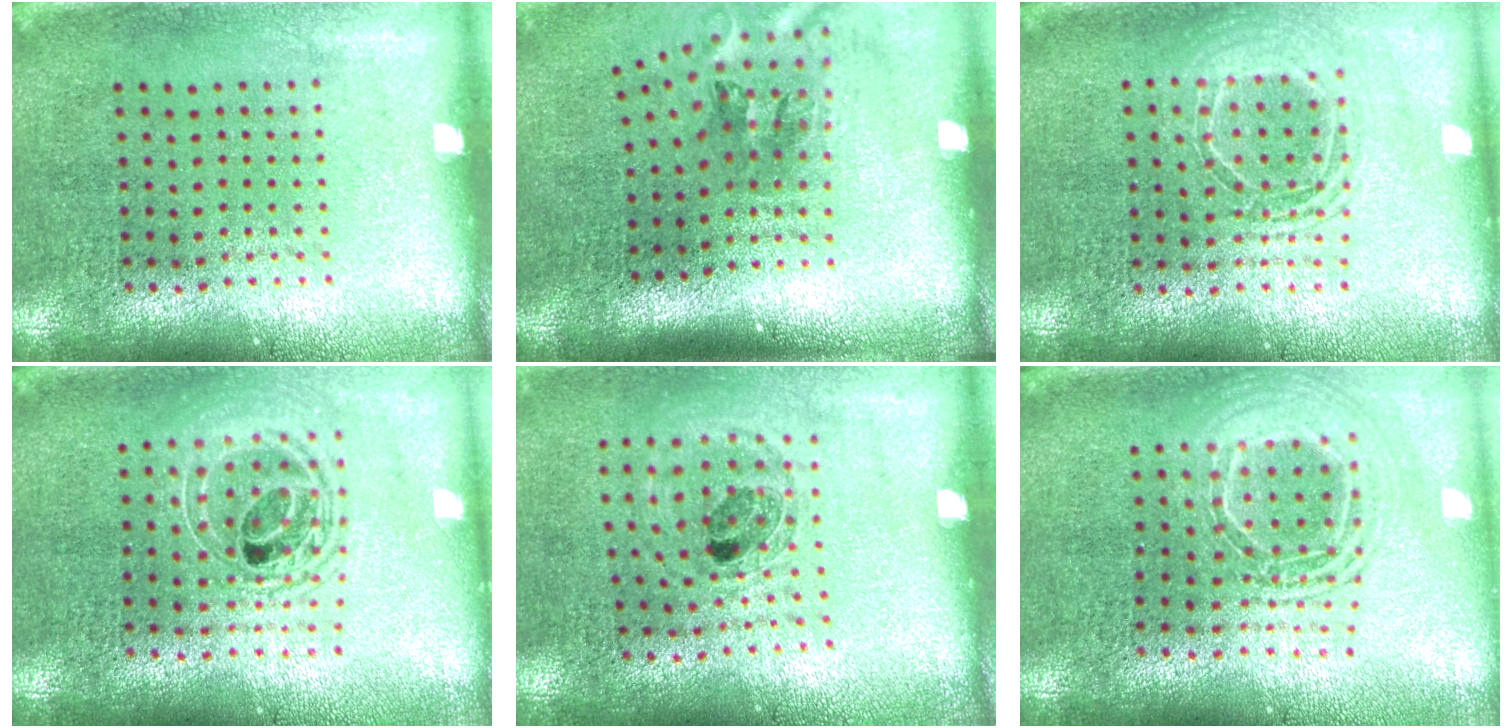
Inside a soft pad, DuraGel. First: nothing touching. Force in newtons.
{"total": 2.1, "press": 1.4, "slide": 1.7}
{"total": 1.7, "press": 1.4, "slide": 0.9}
{"total": 1.7, "press": 1.4, "slide": 1.0}
{"total": 0.8, "press": 0.8, "slide": 0.2}
{"total": 1.9, "press": 1.5, "slide": 1.2}